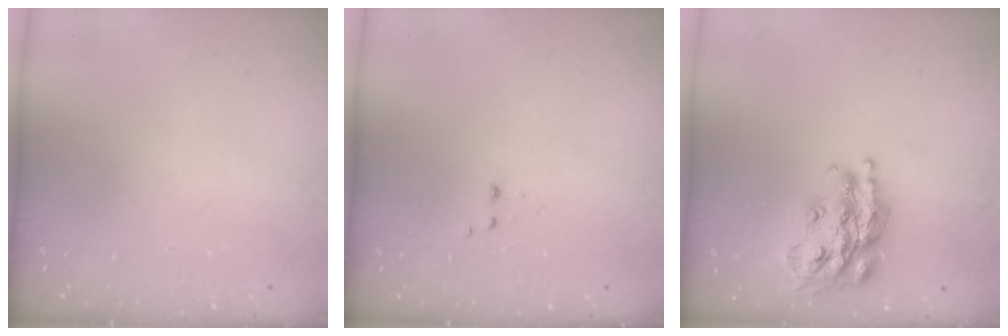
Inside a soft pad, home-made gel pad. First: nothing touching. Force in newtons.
{"total": 1.9, "press": 1.8, "slide": 0.5}
{"total": 19.2, "press": 19.2, "slide": 1.3}